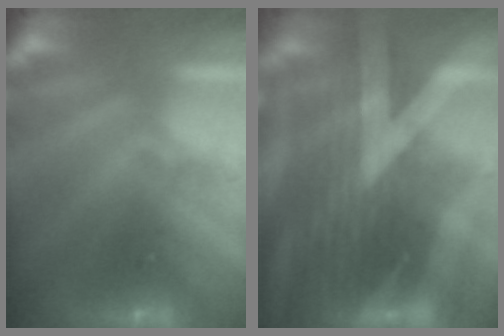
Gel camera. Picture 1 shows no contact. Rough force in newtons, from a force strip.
{"total": 3.0}